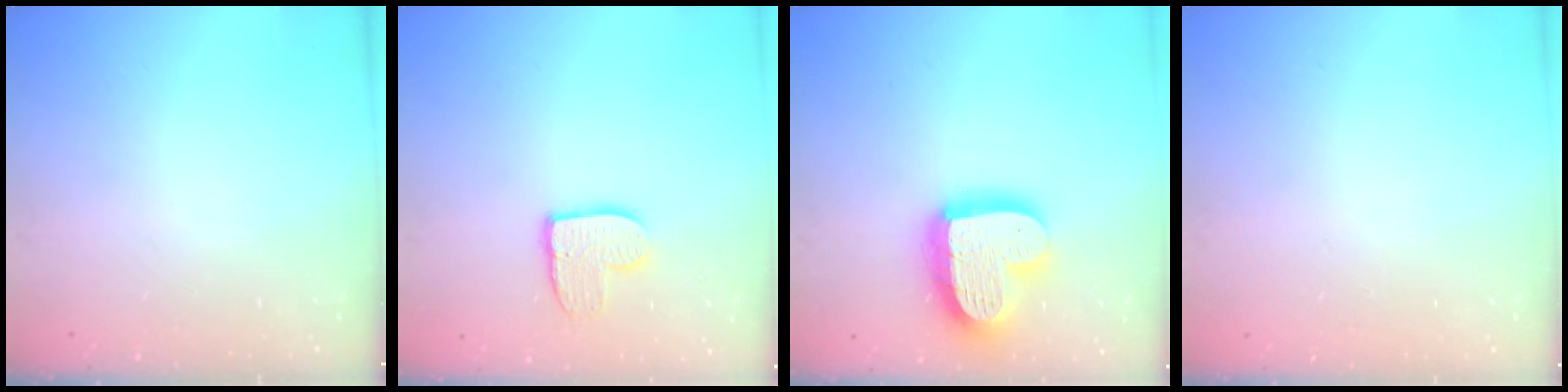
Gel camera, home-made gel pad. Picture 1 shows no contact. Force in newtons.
{"total": 9.2, "press": 9.2, "slide": 0.2}
{"total": 19.1, "press": 19.0, "slide": 2.0}
{"total": 0.0}